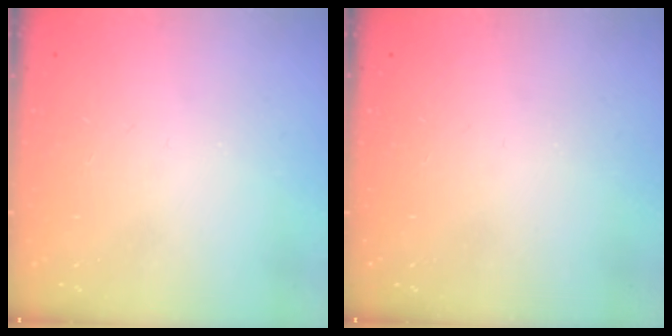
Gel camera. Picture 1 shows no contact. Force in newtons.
{"total": 0.0}